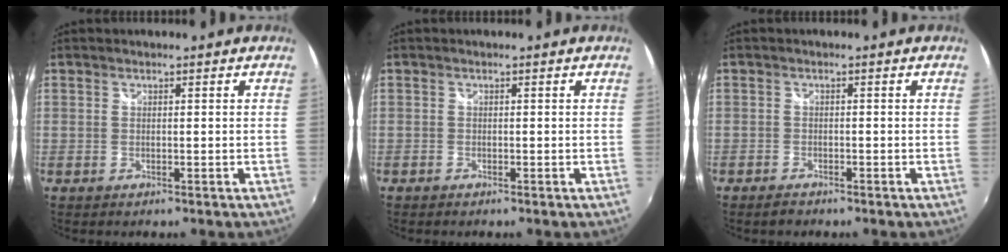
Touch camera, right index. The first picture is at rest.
{"total": 0.8, "force": [-0.7, 0.4, 0.0], "torque": [-0.002, -0.003, -0.015]}
{"total": 2.1, "force": [-1.7, 1.0, 0.5], "torque": [-0.018, -0.002, -0.032]}